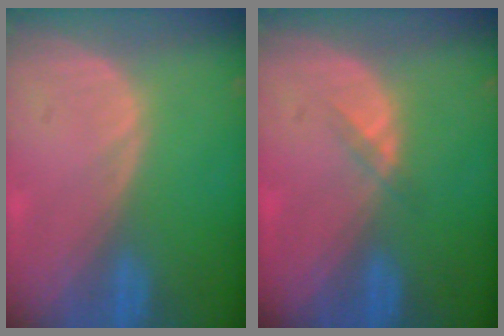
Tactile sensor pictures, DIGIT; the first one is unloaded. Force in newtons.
{"total": 1.4, "press": 1.1, "slide": 0.8}